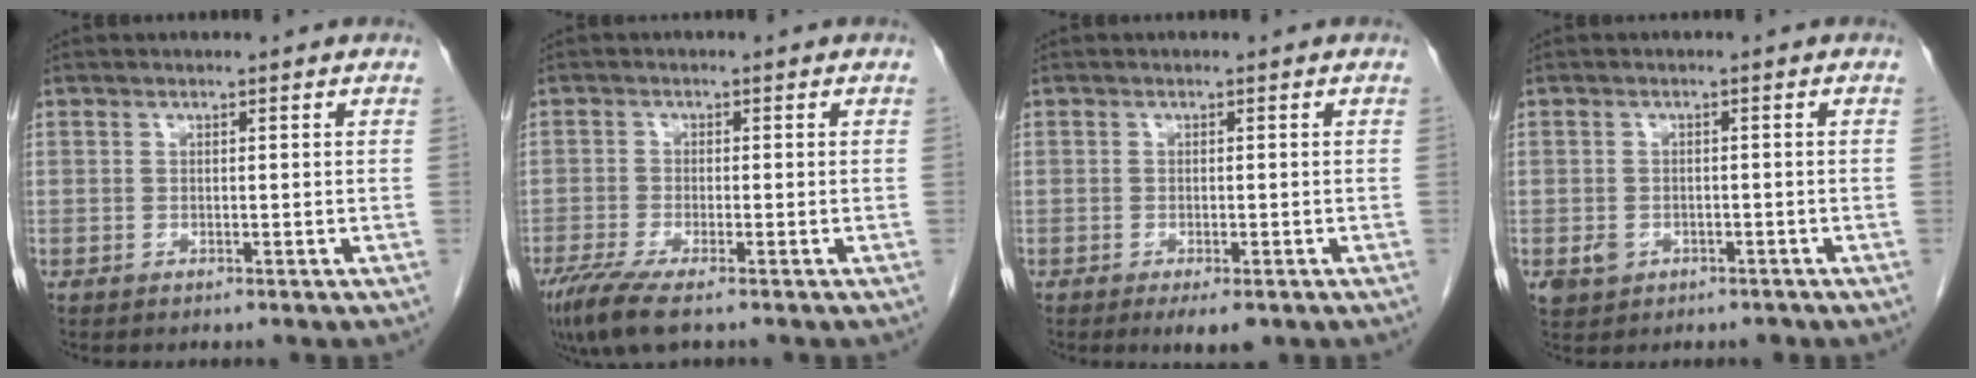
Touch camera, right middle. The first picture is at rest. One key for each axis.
{"total": 5.8, "fx": -4.0, "fy": 0.6, "fz": 4.2, "tx": -0.080, "ty": -0.017, "tz": -0.072}
{"total": 3.1, "fx": -1.8, "fy": 0.9, "fz": 2.3, "tx": -0.030, "ty": -0.005, "tz": -0.022}
{"total": 2.9, "fx": -1.3, "fy": 2.4, "fz": 1.0, "tx": -0.020, "ty": 0.003, "tz": -0.012}